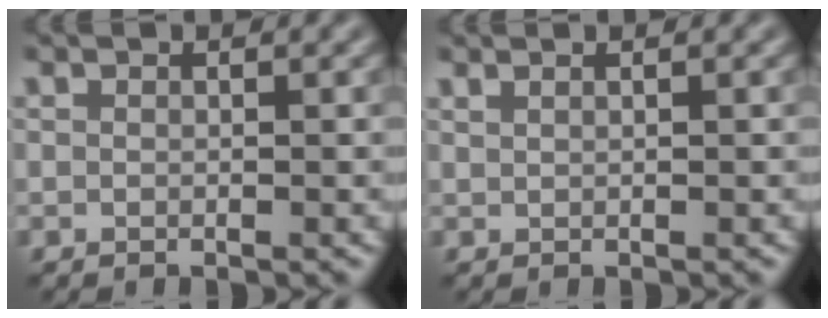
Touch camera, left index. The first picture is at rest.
{"total": 1.2, "force": [0.6, 0.6, 0.7], "torque": [-0.006, -0.004, 0.006]}